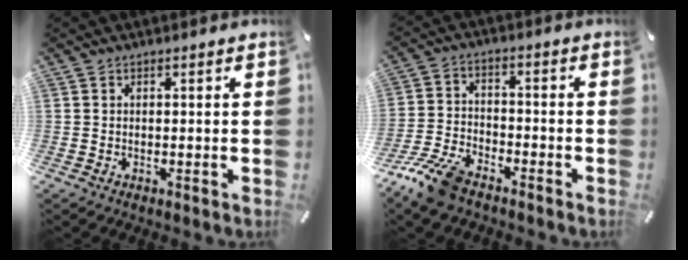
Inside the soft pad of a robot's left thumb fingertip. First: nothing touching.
{"total": 10.4, "force": [-7.9, 4.2, 5.3], "torque": [-0.116, 0.032, -0.152]}